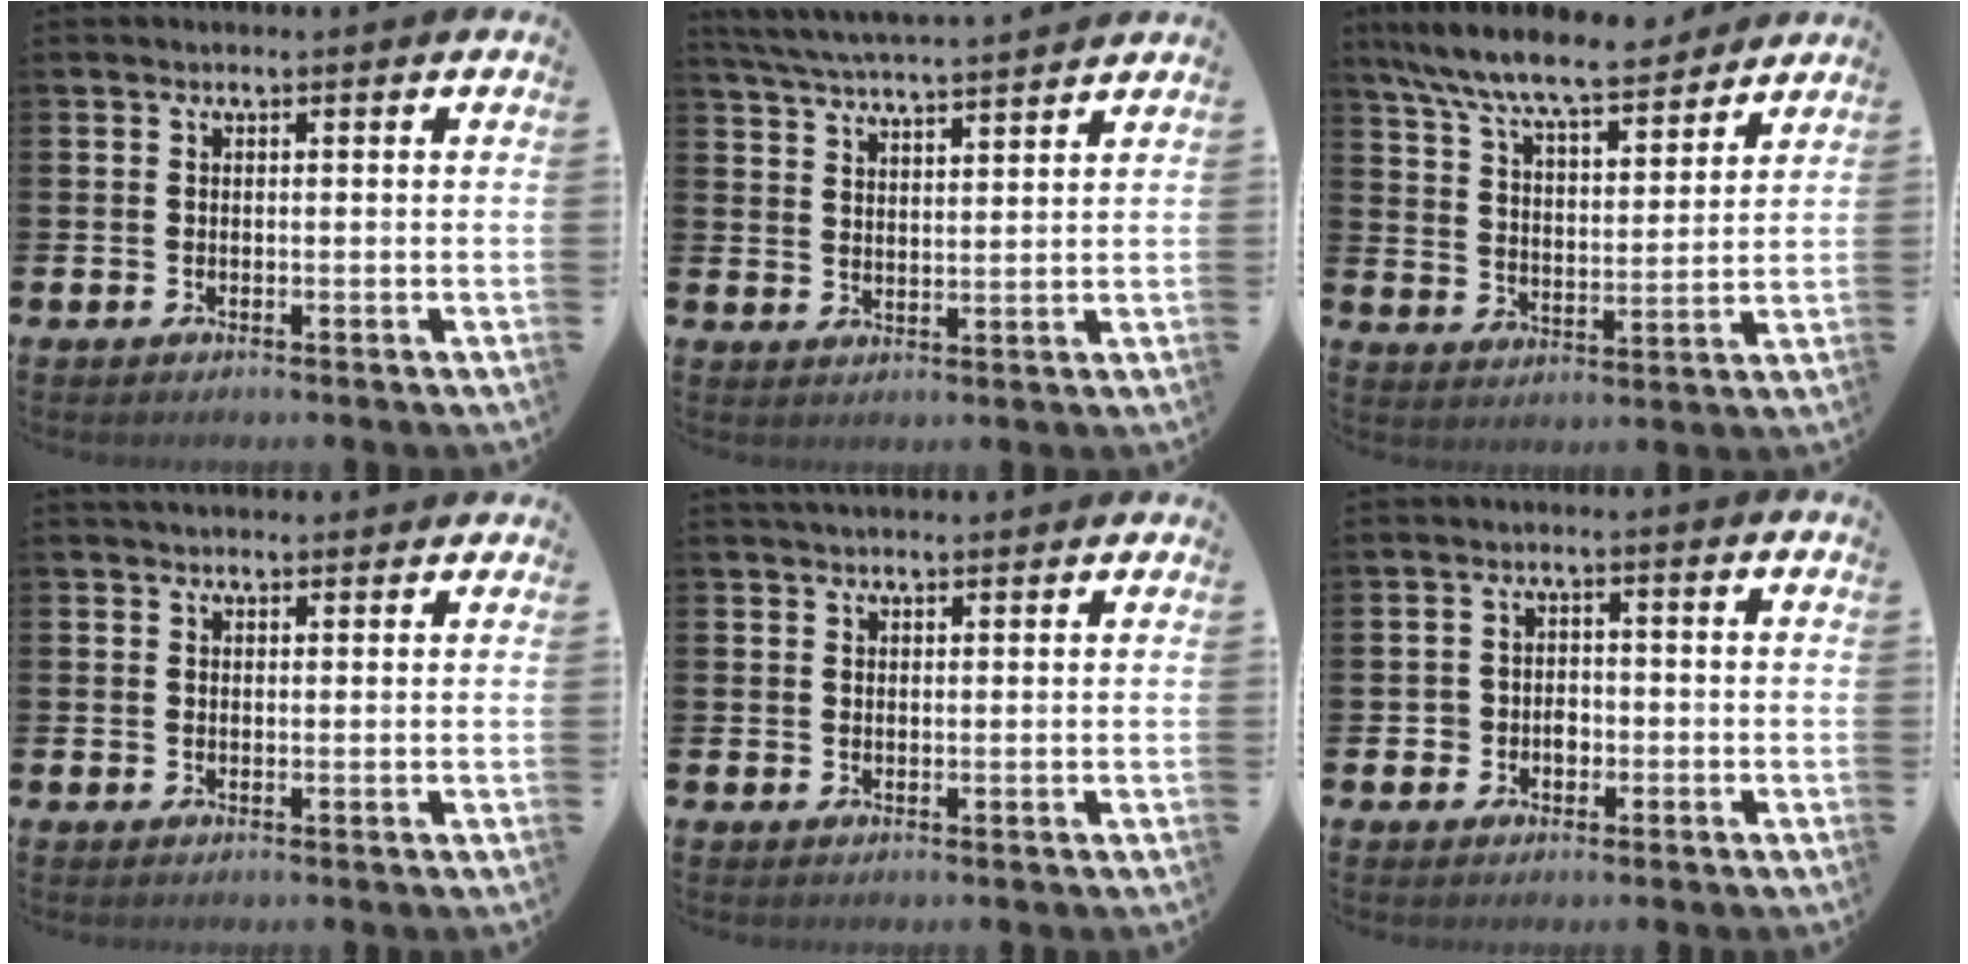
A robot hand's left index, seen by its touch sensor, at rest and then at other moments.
{"total": 5.4, "force": [5.4, -0.2, 1.0], "torque": [-0.041, -0.031, 0.095]}
{"total": 9.5, "force": [8.7, 1.4, 3.5], "torque": [-0.098, -0.053, 0.151]}
{"total": 2.0, "force": [1.9, 0.5, 0.2], "torque": [0.001, -0.005, 0.034]}
{"total": 2.1, "force": [2.0, 0.4, 0.4], "torque": [-0.003, -0.006, 0.035]}
{"total": 2.4, "force": [-0.9, 2.1, 0.5], "torque": [-0.004, 0.001, -0.025]}